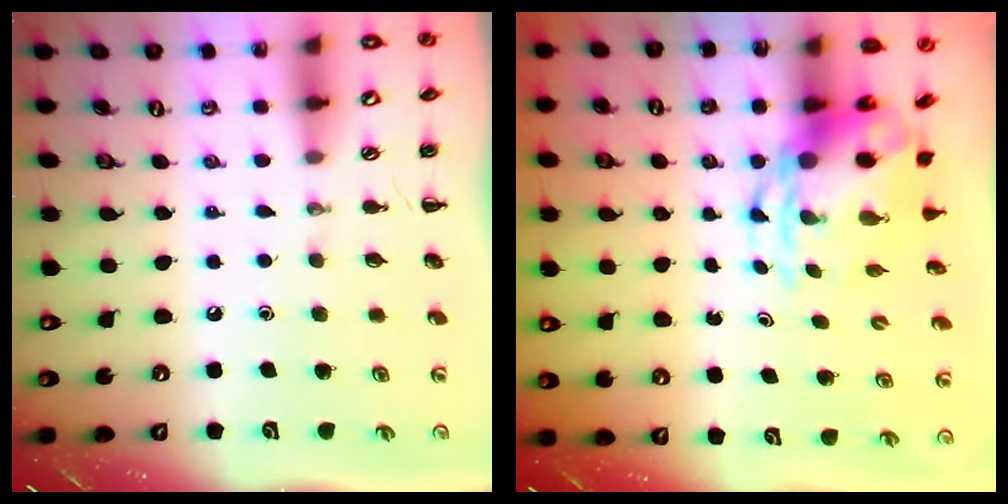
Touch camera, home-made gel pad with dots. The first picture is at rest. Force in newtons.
{"total": 5.7, "press": 5.5, "slide": 1.5}